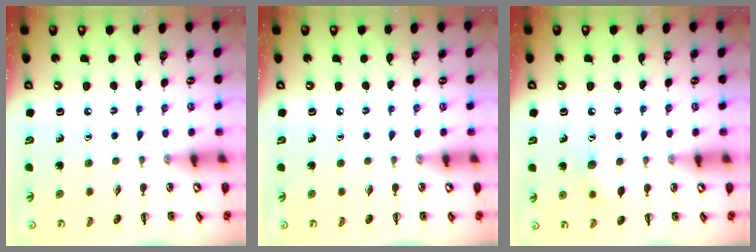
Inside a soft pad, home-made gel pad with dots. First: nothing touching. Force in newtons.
{"total": 0.0}
{"total": 6.6, "press": 6.5, "slide": 1.5}